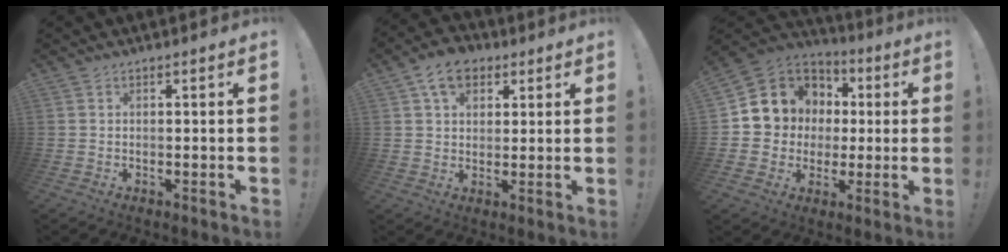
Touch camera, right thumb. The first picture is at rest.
{"total": 9.1, "force": [4.5, 6.3, 4.6], "torque": [-0.068, -0.007, 0.086]}
{"total": 10.3, "force": [1.5, 9.9, 2.3], "torque": [-0.030, -0.011, 0.049]}